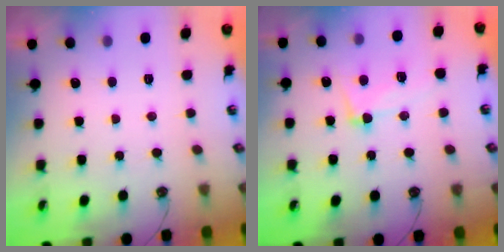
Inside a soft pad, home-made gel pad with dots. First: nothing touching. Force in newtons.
{"total": 10.6, "press": 10.4, "slide": 1.9}